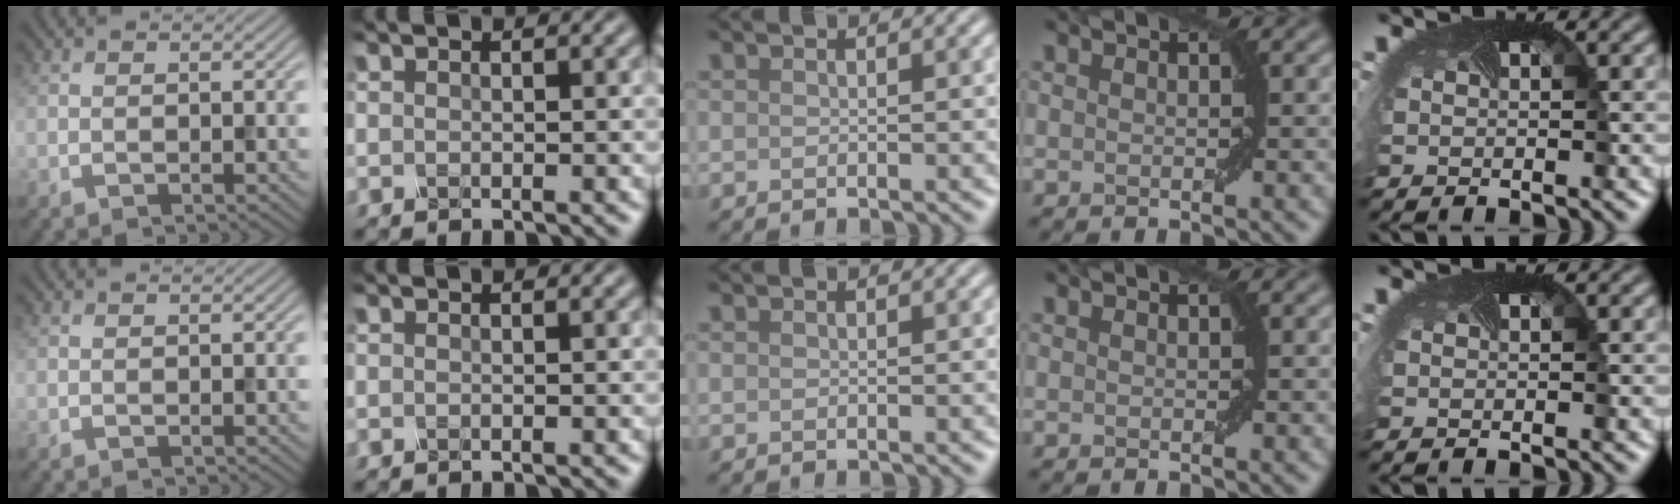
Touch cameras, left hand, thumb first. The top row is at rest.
{}